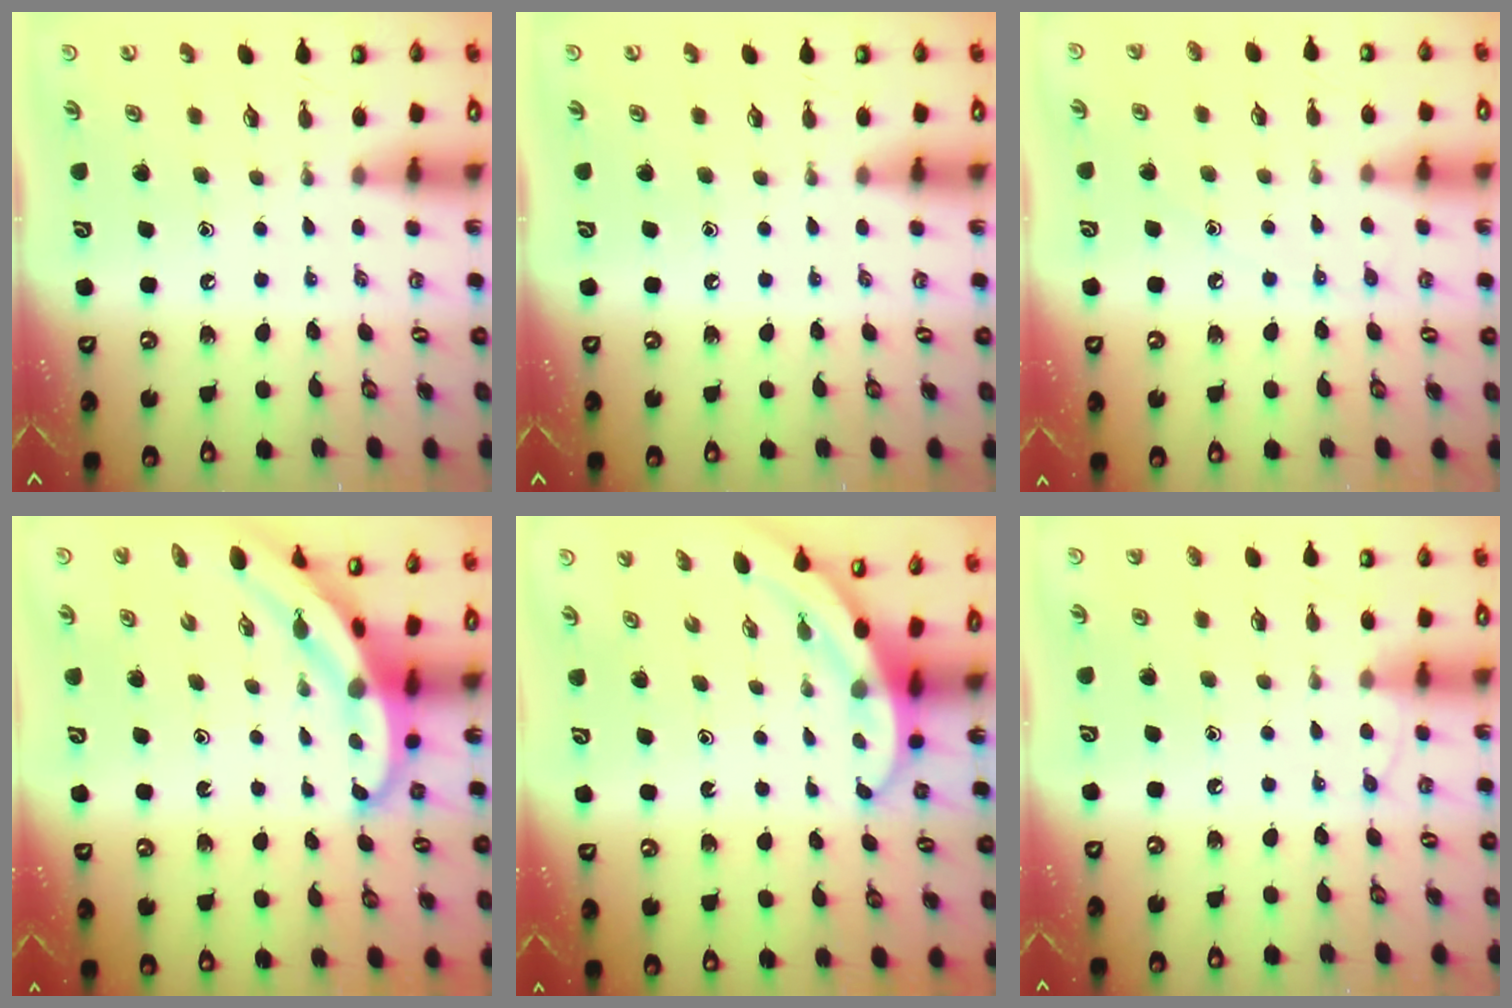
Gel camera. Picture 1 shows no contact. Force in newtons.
{"total": 0.0}
{"total": 4.9, "press": 4.9, "slide": 0.8}
{"total": 6.0, "press": 6.0, "slide": 0.2}
{"total": 3.8, "press": 3.8, "slide": 0.2}
{"total": 7.2, "press": 7.2, "slide": 0.7}